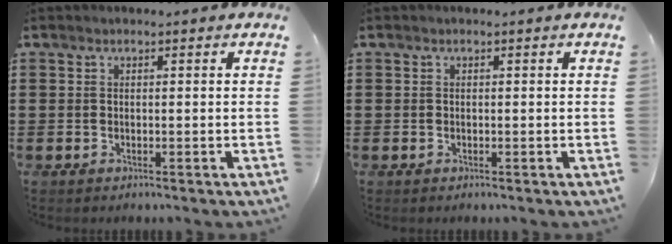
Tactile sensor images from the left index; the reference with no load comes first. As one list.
[{"total": 0.0}]